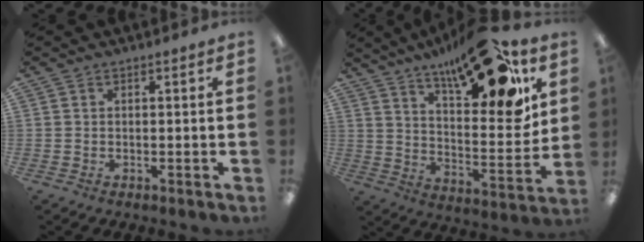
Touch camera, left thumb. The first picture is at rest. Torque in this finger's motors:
{"motor_torque": [2.40, 2.61, 1.85, -0.92, 0.11]}